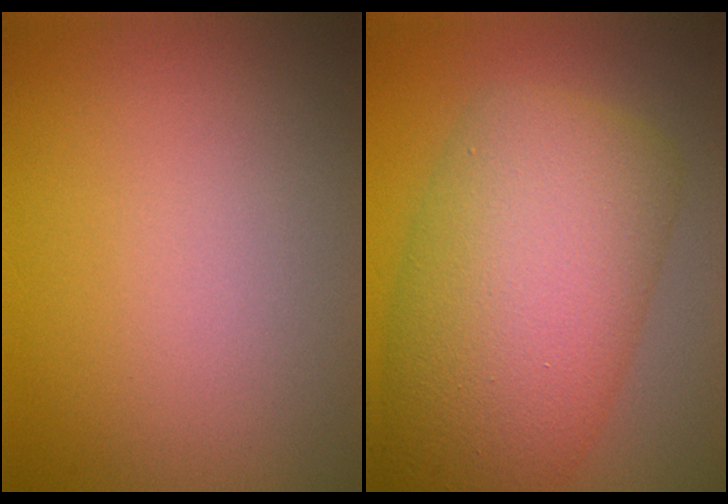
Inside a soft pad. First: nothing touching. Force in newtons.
{"total": 11.7, "press": 11.7, "slide": 0.2}